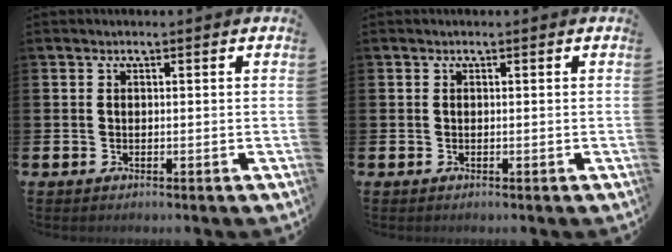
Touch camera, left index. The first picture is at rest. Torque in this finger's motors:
{"motor_torque": [0.00, 0.00, 0.00, 0.00]}